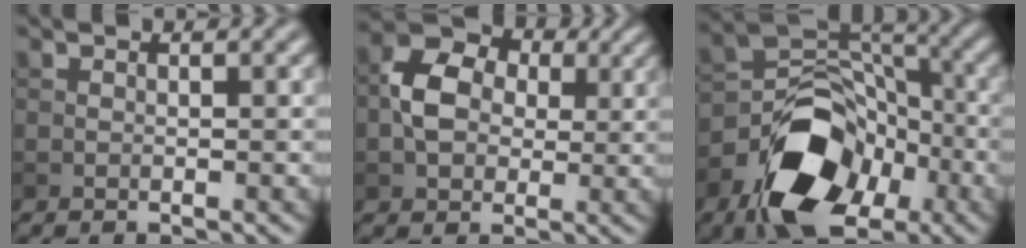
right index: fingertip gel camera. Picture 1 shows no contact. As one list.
[{"total": 6.5, "force": [0.5, 5.1, 4.1], "torque": [-0.070, 0.010, 0.003]}, {"total": 11.7, "force": [-5.8, 7.2, 7.2], "torque": [-0.129, -0.007, -0.103]}]